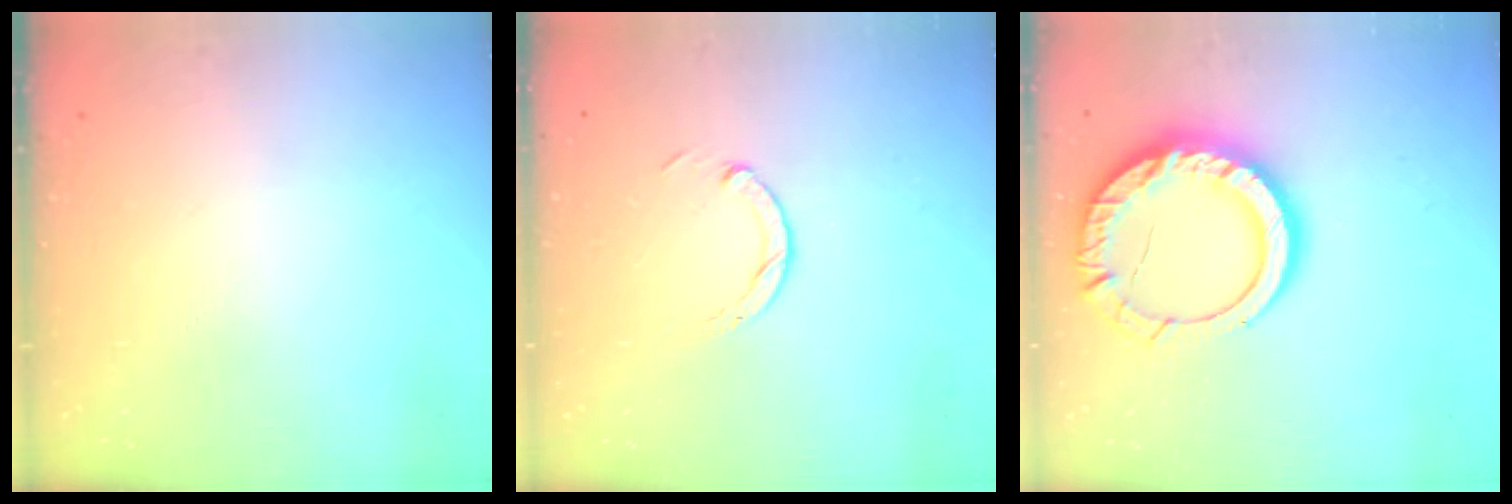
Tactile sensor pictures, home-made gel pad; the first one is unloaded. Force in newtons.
{"total": 2.9, "press": 2.9, "slide": 0.4}
{"total": 16.2, "press": 16.0, "slide": 2.1}